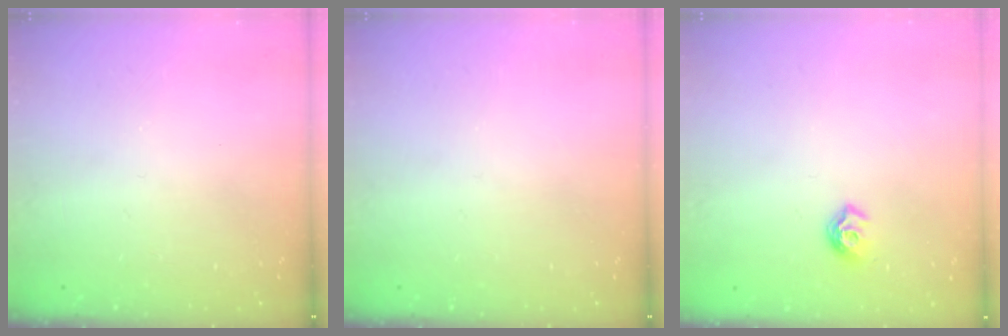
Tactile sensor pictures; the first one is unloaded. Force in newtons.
{"total": 0.0}
{"total": 6.9, "press": 6.8, "slide": 0.7}